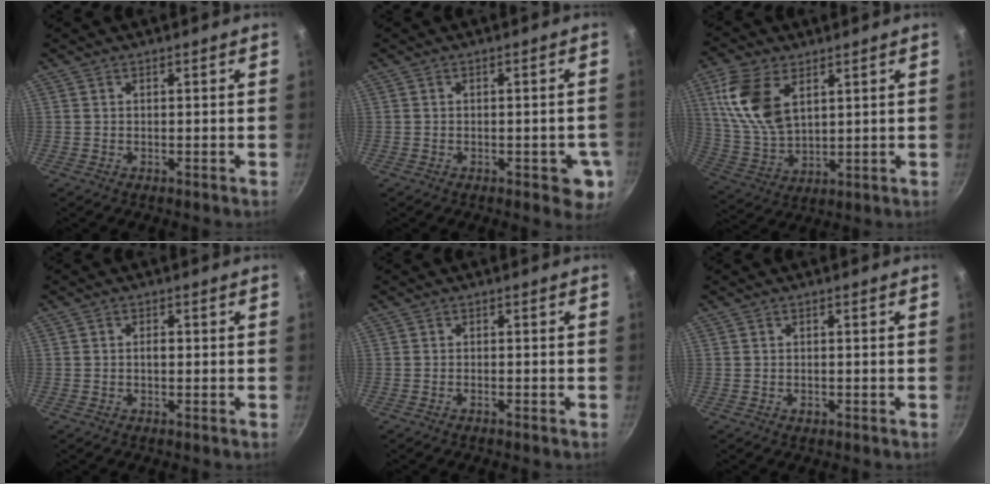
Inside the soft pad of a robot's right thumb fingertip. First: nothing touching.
{"total": 6.1, "force": [-1.8, 2.9, 5.1], "torque": [-0.031, 0.006, -0.021]}
{"total": 13.9, "force": [5.3, 7.9, 10.1], "torque": [-0.195, -0.017, 0.115]}
{"total": 1.5, "force": [-0.1, 0.9, 1.1], "torque": [-0.014, 0.007, -0.004]}
{"total": 0.8, "force": [-0.7, 0.2, 0.4], "torque": [-0.015, 0.006, -0.014]}
{"total": 1.3, "force": [-0.5, 0.9, 0.7], "torque": [-0.011, 0.003, -0.009]}